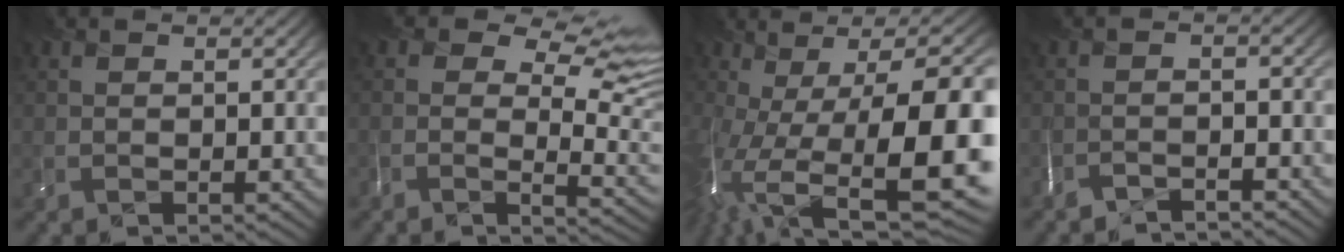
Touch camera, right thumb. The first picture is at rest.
{"total": 9.7, "force": [2.3, 4.8, 8.1], "torque": [-0.136, 0.000, 0.049]}
{"total": 17.0, "force": [-2.8, 4.5, 16.2], "torque": [-0.261, -0.024, -0.021]}
{"total": 3.3, "force": [-3.3, -0.6, 0.0], "torque": [0.017, -0.006, -0.064]}